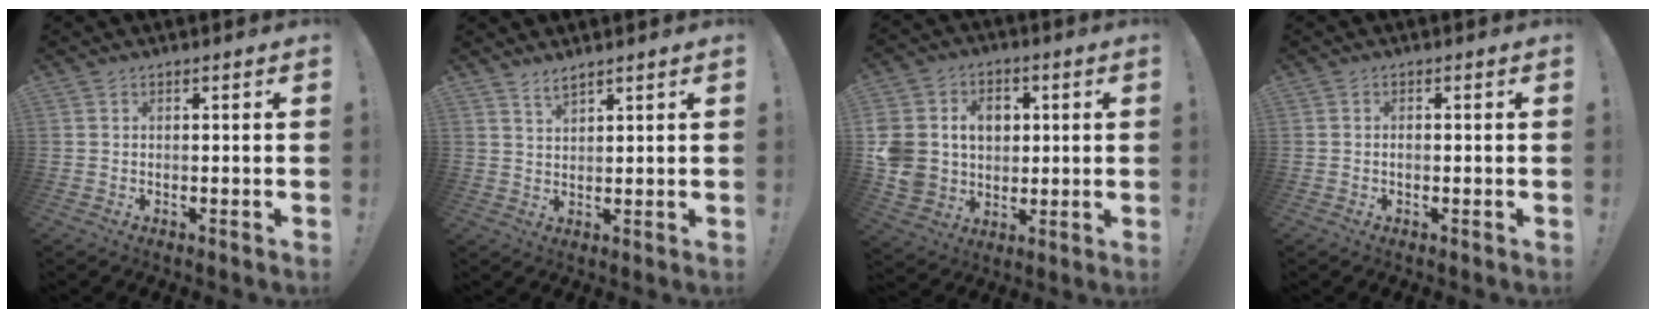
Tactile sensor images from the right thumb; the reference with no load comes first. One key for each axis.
{"total": 2.9, "fx": 2.6, "fy": 0.4, "fz": 1.2, "tx": -0.010, "ty": -0.022, "tz": 0.045}
{"total": 13.3, "fx": 2.3, "fy": 11.7, "fz": 6.0, "tx": -0.109, "ty": -0.009, "tz": 0.052}
{"total": 0.8, "fx": -0.4, "fy": 0.5, "fz": 0.5, "tx": -0.014, "ty": 0.003, "tz": -0.007}